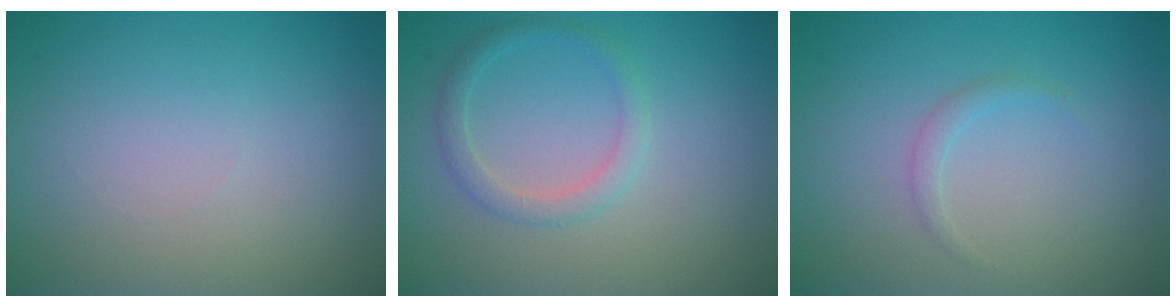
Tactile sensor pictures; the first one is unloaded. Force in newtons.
{"total": 1.9, "press": 1.9, "slide": 0.2}
{"total": 0.9, "press": 0.9, "slide": 0.1}